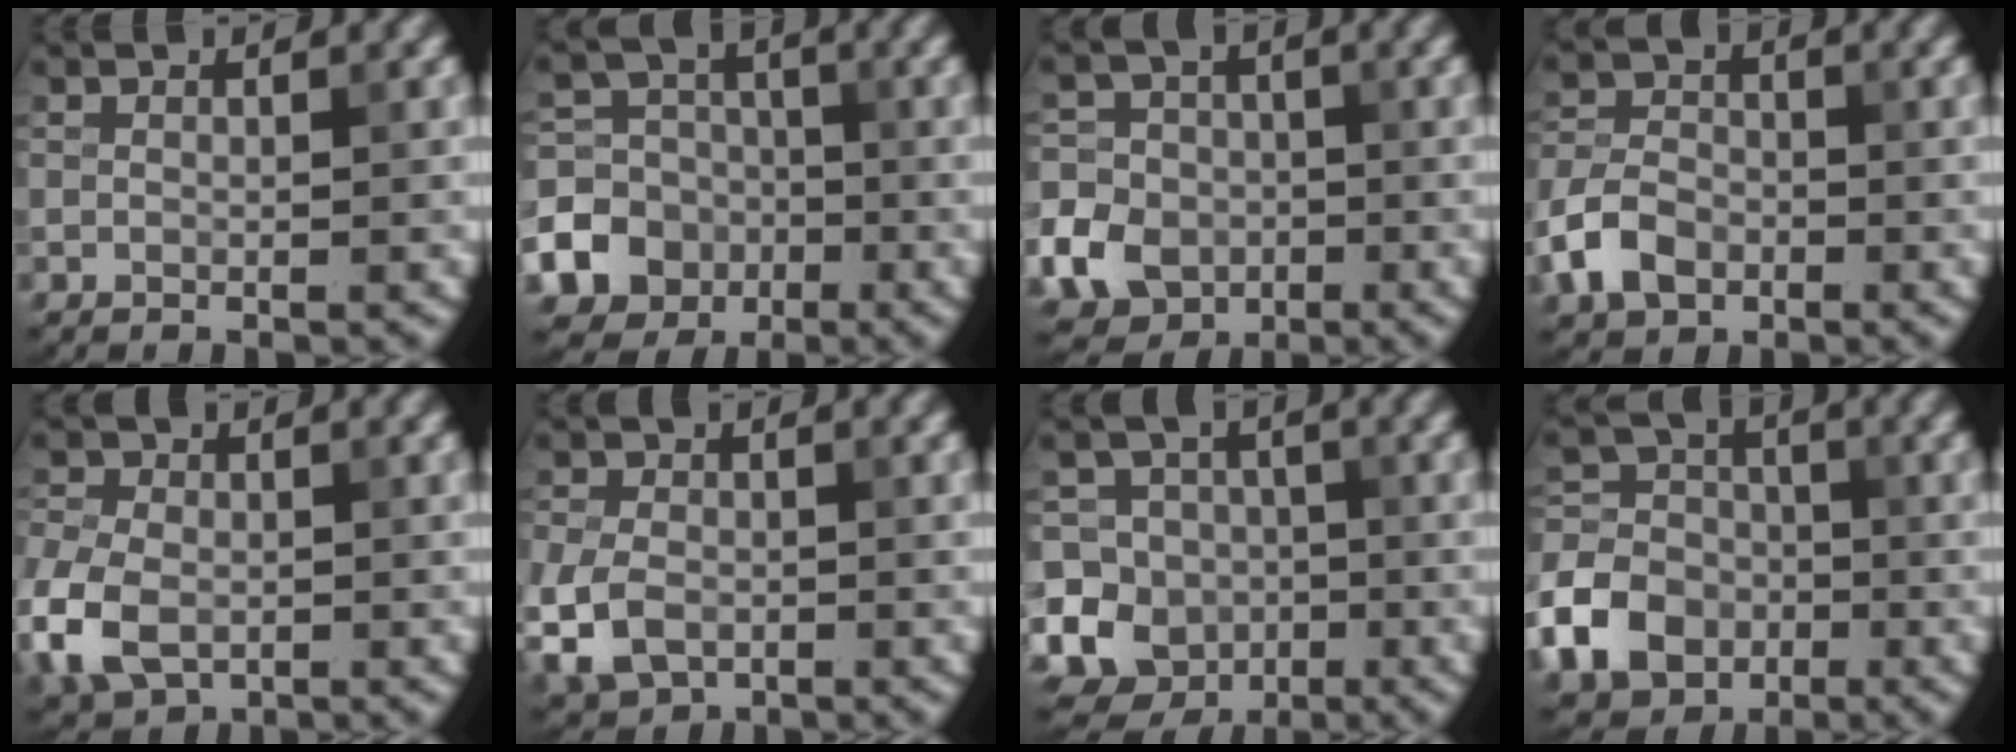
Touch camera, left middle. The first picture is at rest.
{"total": 12.5, "force": [-5.0, 11.2, 2.6], "torque": [-0.071, -0.039, -0.088]}
{"total": 8.0, "force": [-3.3, 6.8, 2.6], "torque": [-0.044, -0.020, -0.086]}
{"total": 4.7, "force": [-2.2, 3.3, 2.5], "torque": [-0.055, 0.001, -0.049]}
{"total": 7.4, "force": [-2.4, 5.2, 4.8], "torque": [-0.127, -0.017, -0.049]}
{"total": 5.4, "force": [-1.9, 3.9, 3.3], "torque": [-0.085, -0.013, -0.043]}
{"total": 14.5, "force": [-4.4, 13.3, 3.7], "torque": [-0.103, 0.009, -0.101]}
{"total": 8.3, "force": [-3.5, 6.5, 3.7], "torque": [-0.078, -0.009, -0.083]}